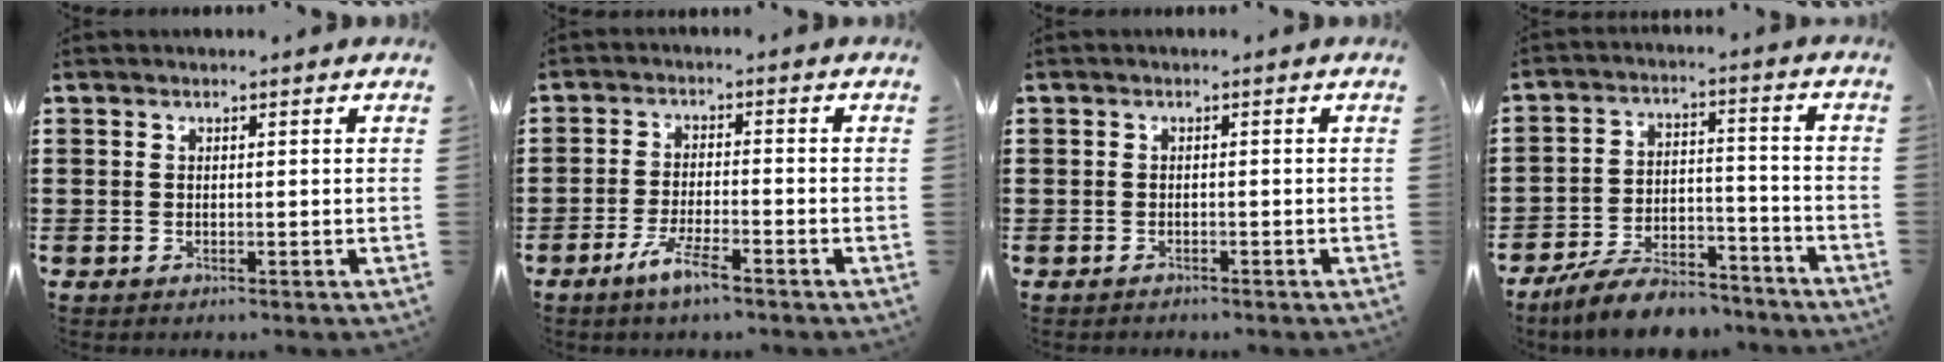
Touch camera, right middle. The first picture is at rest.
{"total": 4.9, "force": [-3.2, 0.6, 3.7], "torque": [-0.074, -0.005, -0.058]}
{"total": 0.8, "force": [-0.7, 0.4, -0.1], "torque": [-0.001, 0.002, -0.015]}
{"total": 8.8, "force": [-8.1, 2.3, 2.5], "torque": [-0.039, 0.030, -0.153]}